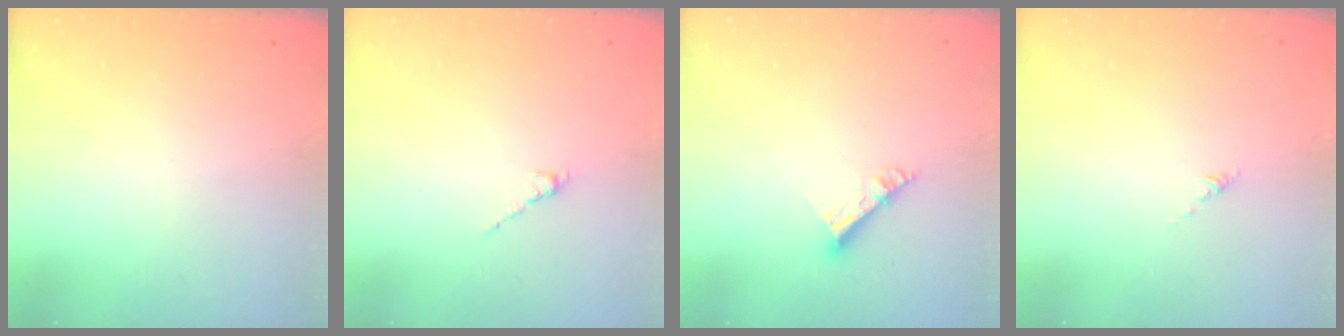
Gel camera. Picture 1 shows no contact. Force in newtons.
{"total": 1.3, "press": 1.2, "slide": 0.5}
{"total": 6.6, "press": 6.5, "slide": 0.7}
{"total": 0.0}